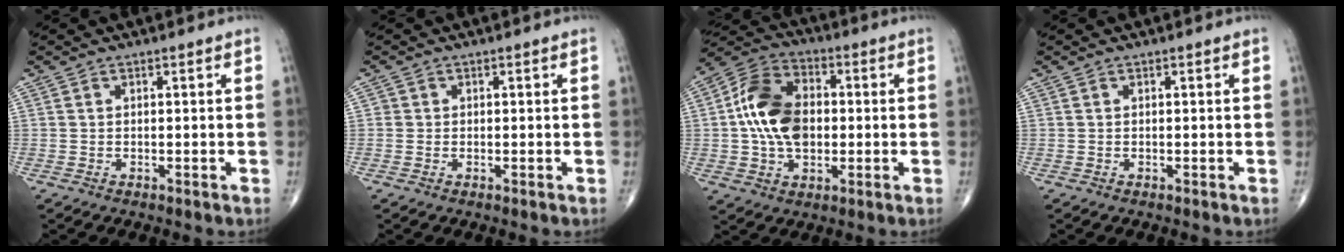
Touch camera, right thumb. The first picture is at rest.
{"total": 0.8, "force": [0.0, 0.8, 0.1], "torque": [0.005, 0.003, -0.001]}
{"total": 14.2, "force": [0.3, 9.4, 10.6], "torque": [-0.177, 0.023, 0.000]}
{"total": 0.0}